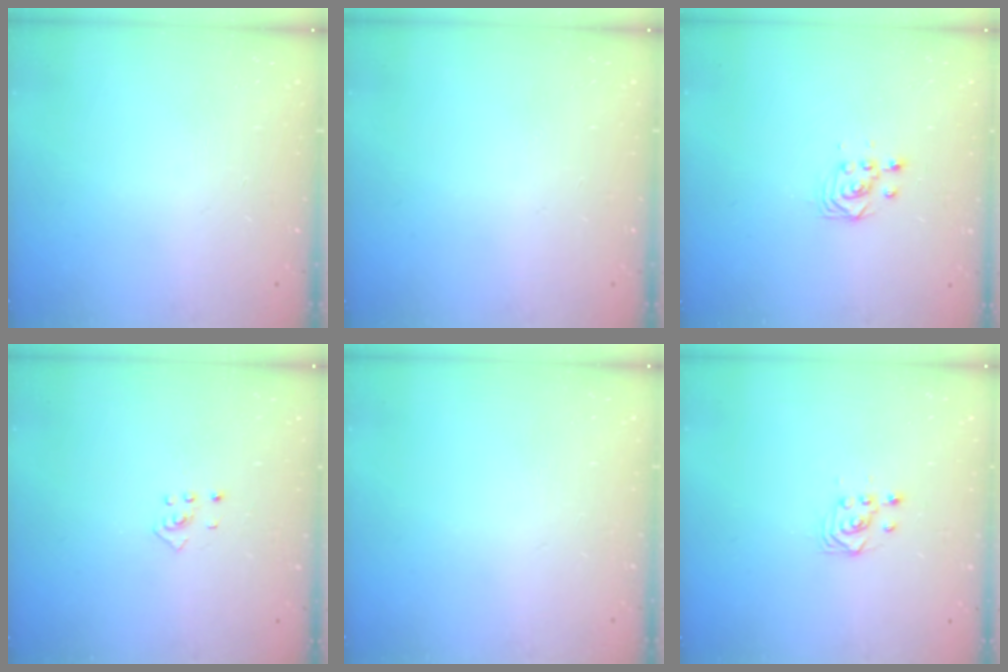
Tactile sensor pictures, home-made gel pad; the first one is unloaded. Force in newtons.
{"total": 0.0}
{"total": 3.4, "press": 3.4, "slide": 0.1}
{"total": 2.0, "press": 1.9, "slide": 0.8}
{"total": 0.0}
{"total": 3.8, "press": 3.8, "slide": 0.3}